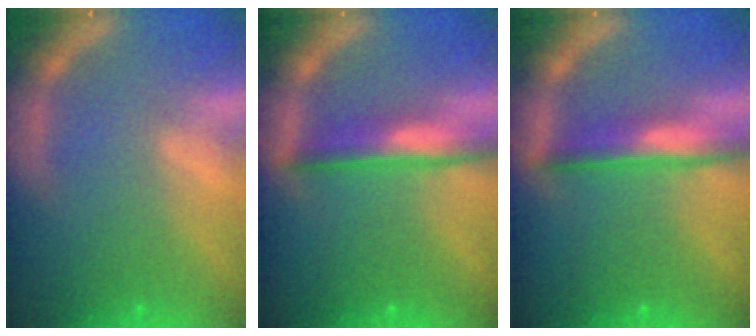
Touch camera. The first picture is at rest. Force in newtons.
{"total": 4.0}
{"total": 4.0}